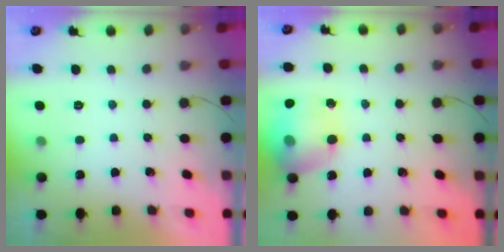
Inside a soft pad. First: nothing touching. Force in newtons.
{"total": 17.2, "press": 17.1, "slide": 1.2}